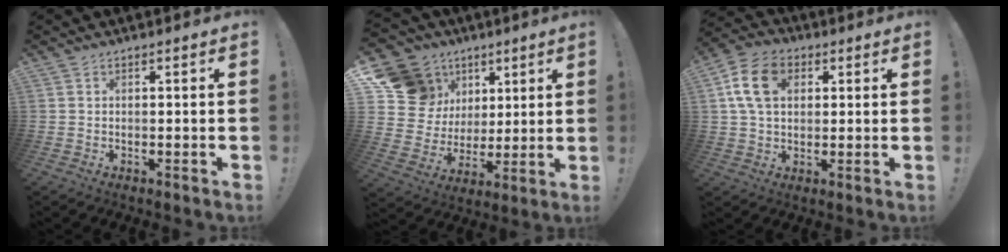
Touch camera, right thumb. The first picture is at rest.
{"total": 16.9, "force": [7.8, 13.8, 5.7], "torque": [-0.104, -0.028, 0.181]}
{"total": 12.5, "force": [3.5, 8.8, 8.1], "torque": [-0.156, 0.013, 0.070]}